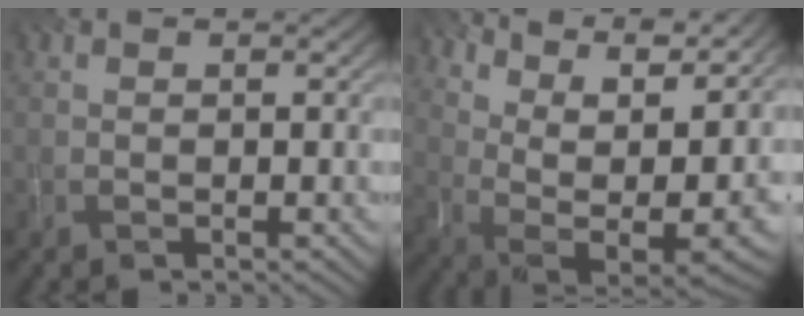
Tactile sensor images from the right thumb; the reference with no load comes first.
{"total": 14.8, "force": [8.4, 6.1, 10.6], "torque": [-0.169, 0.021, 0.123]}